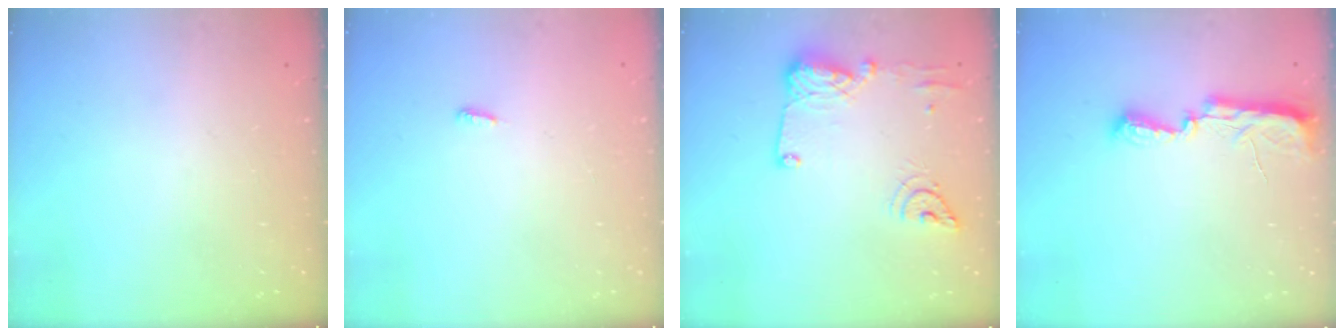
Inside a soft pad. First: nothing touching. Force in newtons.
{"total": 3.6, "press": 3.4, "slide": 1.0}
{"total": 14.2, "press": 14.0, "slide": 1.8}
{"total": 9.8, "press": 8.9, "slide": 4.2}